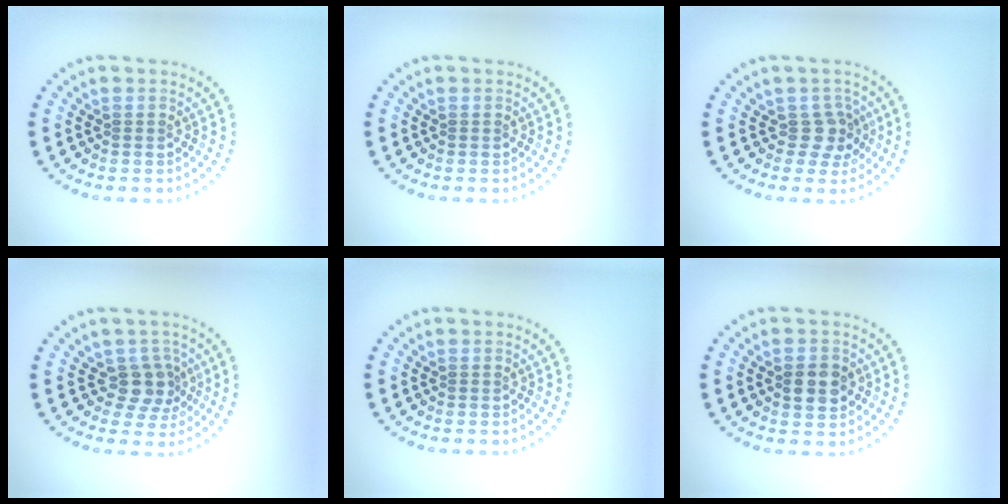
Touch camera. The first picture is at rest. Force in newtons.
{"total": 0.0}
{"total": 2.3, "press": 1.8, "slide": 1.4}
{"total": 2.9, "press": 2.3, "slide": 1.8}
{"total": 0.0}
{"total": 2.6, "press": 2.6, "slide": 0.2}